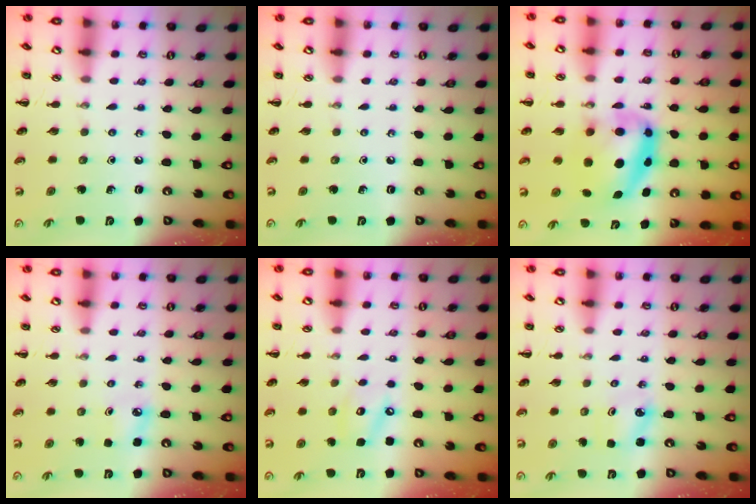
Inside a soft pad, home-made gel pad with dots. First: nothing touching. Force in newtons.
{"total": 0.0}
{"total": 7.9, "press": 7.7, "slide": 1.8}
{"total": 4.1, "press": 4.0, "slide": 1.0}
{"total": 6.7, "press": 6.6, "slide": 0.9}
{"total": 2.2, "press": 2.2, "slide": 0.3}